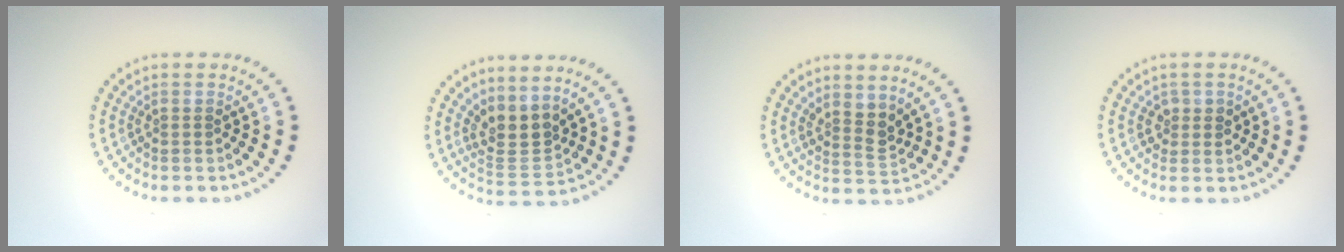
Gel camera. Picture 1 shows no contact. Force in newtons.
{"total": 3.1, "press": 2.4, "slide": 2.0}
{"total": 2.2, "press": 1.7, "slide": 1.3}
{"total": 1.4, "press": 1.3, "slide": 0.4}